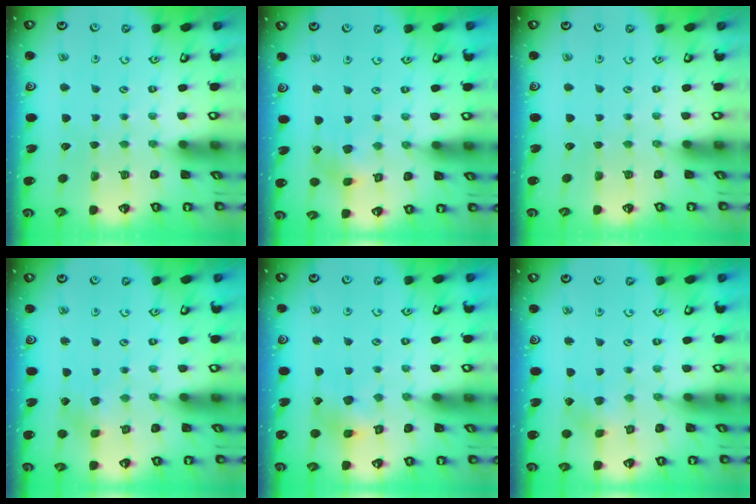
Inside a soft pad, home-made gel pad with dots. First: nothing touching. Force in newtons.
{"total": 4.1, "press": 4.0, "slide": 0.6}
{"total": 0.0}
{"total": 3.5, "press": 3.5, "slide": 0.2}
{"total": 9.6, "press": 9.5, "slide": 1.2}
{"total": 2.1, "press": 2.1, "slide": 0.1}